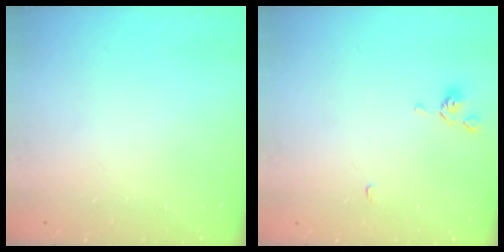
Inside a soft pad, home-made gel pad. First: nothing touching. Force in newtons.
{"total": 0.9, "press": 0.8, "slide": 0.4}